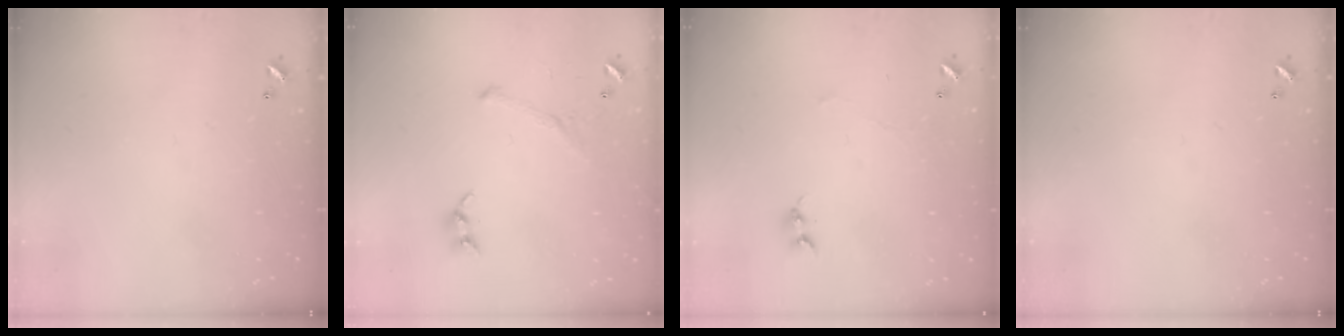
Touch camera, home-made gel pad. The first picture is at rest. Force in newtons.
{"total": 3.8, "press": 3.7, "slide": 0.9}
{"total": 1.1, "press": 1.0, "slide": 0.5}
{"total": 0.0}